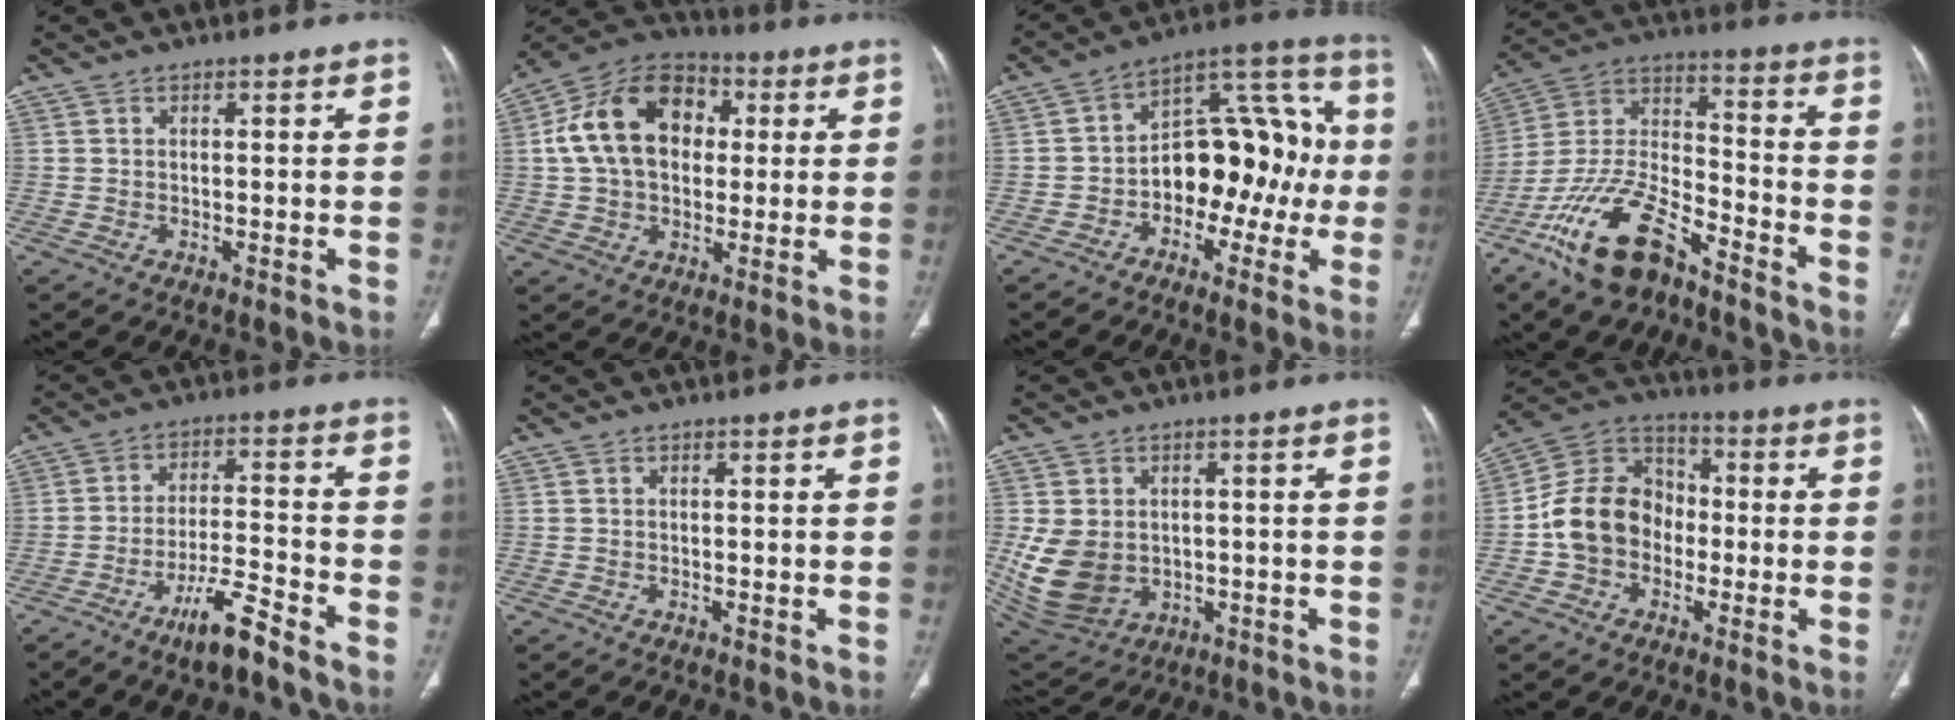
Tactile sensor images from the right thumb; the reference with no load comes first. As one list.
[{"total": 17.0, "force": [2.5, 12.2, 11.6], "torque": [-0.177, 0.025, 0.034]}, {"total": 17.0, "force": [-2.6, 10.9, 12.9], "torque": [-0.134, 0.064, -0.045]}, {"total": 18.1, "force": [-11.8, 7.6, 11.4], "torque": [-0.212, 0.071, -0.219]}, {"total": 8.5, "force": [-6.2, 1.2, 5.7], "torque": [-0.108, 0.041, -0.111]}, {"total": 0.0}, {"total": 12.5, "force": [-0.9, 10.0, 7.3], "torque": [-0.137, -0.003, 0.015]}, {"total": 13.2, "force": [-2.1, 10.7, 7.4], "torque": [-0.116, 0.042, -0.048]}]